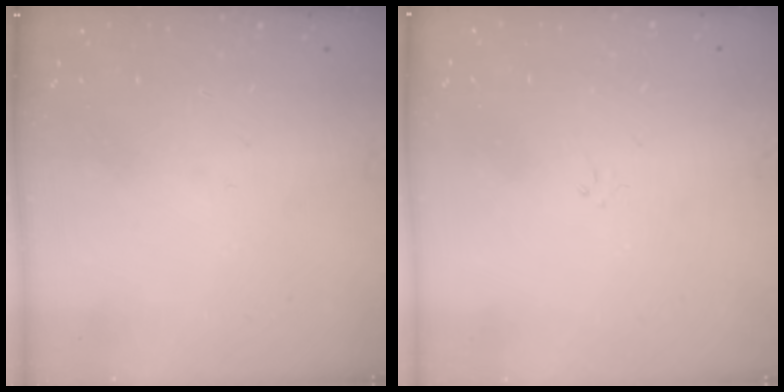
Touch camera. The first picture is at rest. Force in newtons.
{"total": 0.0}